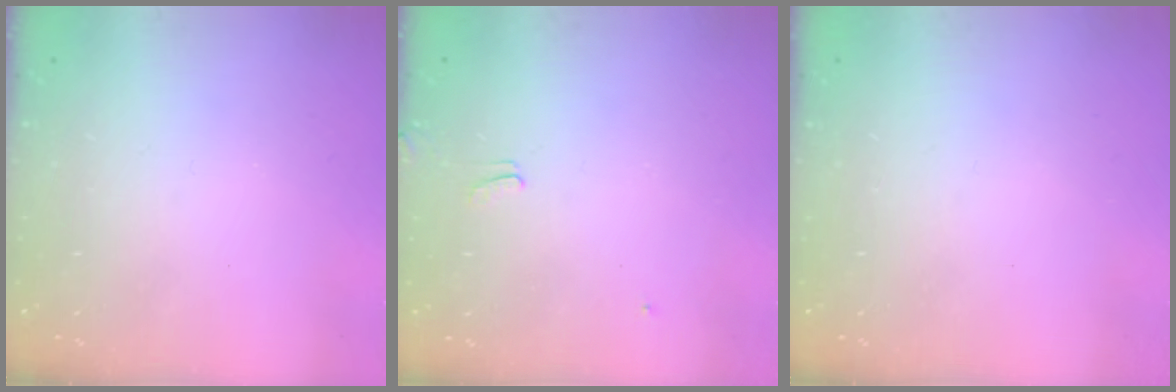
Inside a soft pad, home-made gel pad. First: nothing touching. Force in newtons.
{"total": 4.5, "press": 4.5, "slide": 0.4}
{"total": 0.0}